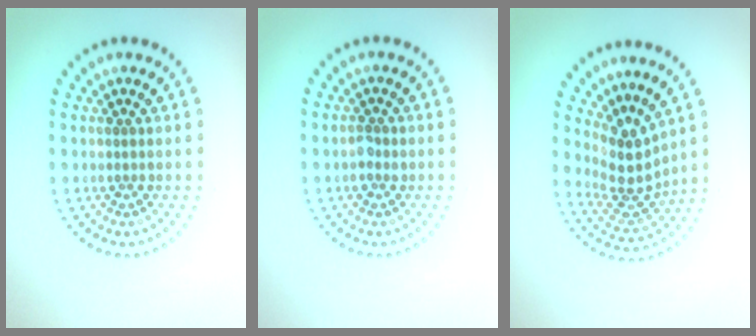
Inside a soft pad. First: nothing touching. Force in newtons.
{"total": 1.1, "press": 1.1, "slide": 0.0}
{"total": 3.8, "press": 2.8, "slide": 2.5}